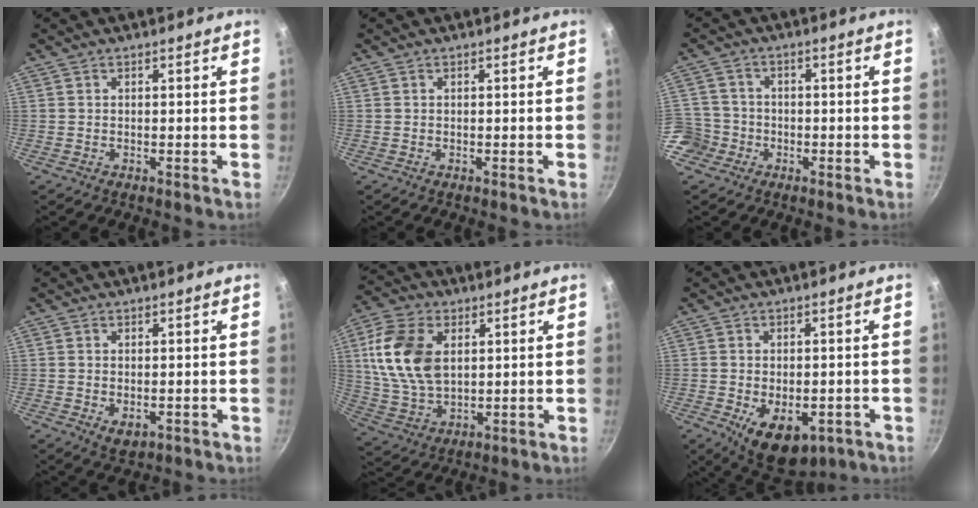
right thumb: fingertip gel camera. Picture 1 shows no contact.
{"total": 0.0}
{"total": 7.2, "force": [-3.2, 6.3, 1.4], "torque": [-0.009, 0.035, -0.063]}
{"total": 3.3, "force": [-0.6, 2.2, 2.5], "torque": [-0.039, -0.010, -0.005]}
{"total": 15.3, "force": [3.5, 9.9, 11.2], "torque": [-0.203, -0.007, 0.074]}
{"total": 11.2, "force": [-3.9, 6.6, 8.2], "torque": [-0.091, -0.002, -0.039]}